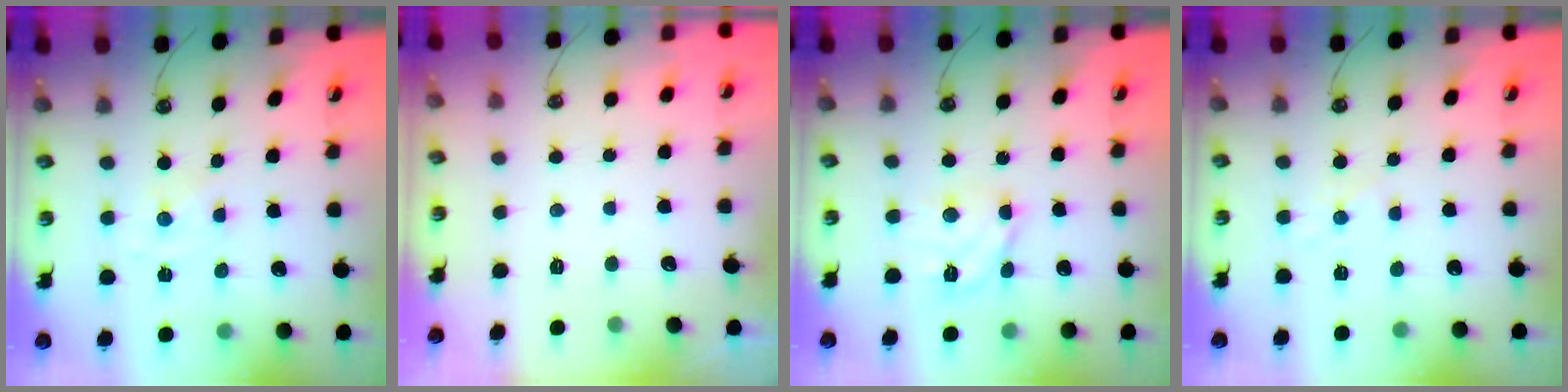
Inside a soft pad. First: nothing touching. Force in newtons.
{"total": 0.0}
{"total": 10.0, "press": 10.0, "slide": 1.1}
{"total": 3.5, "press": 3.5, "slide": 0.4}